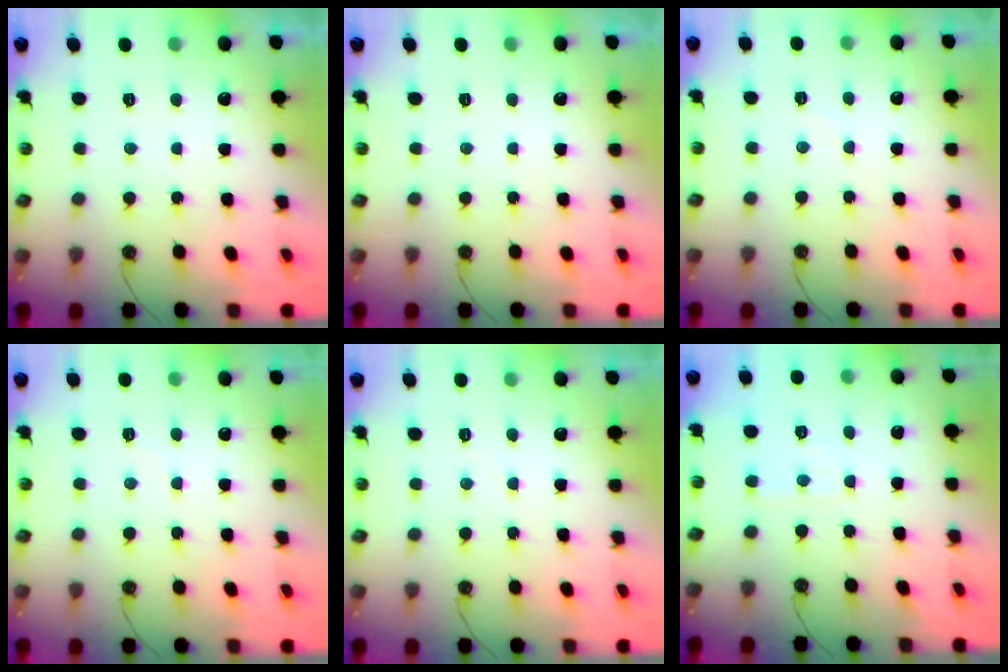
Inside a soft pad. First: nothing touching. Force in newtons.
{"total": 0.0}
{"total": 4.1, "press": 4.1, "slide": 0.6}
{"total": 5.9, "press": 5.9, "slide": 0.6}
{"total": 2.8, "press": 2.7, "slide": 0.4}
{"total": 2.5, "press": 2.5, "slide": 0.4}